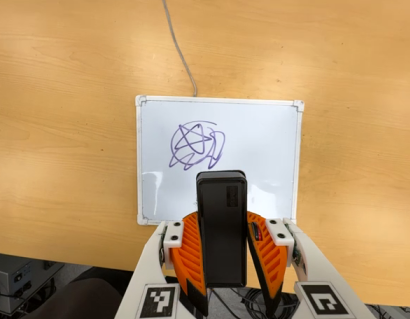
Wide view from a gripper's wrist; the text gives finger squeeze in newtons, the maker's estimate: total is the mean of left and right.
{"total": 8.2, "left": 6.9, "right": 9.5}